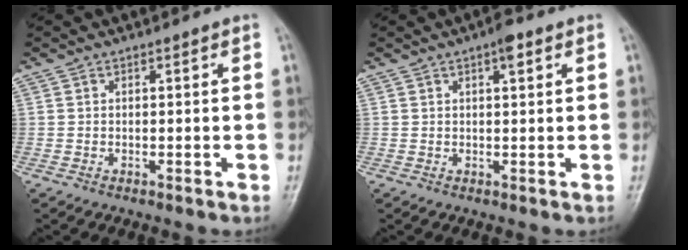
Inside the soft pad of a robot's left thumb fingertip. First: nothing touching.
{"total": 3.2, "force": [1.6, 1.1, 2.5], "torque": [-0.032, 0.000, 0.020]}